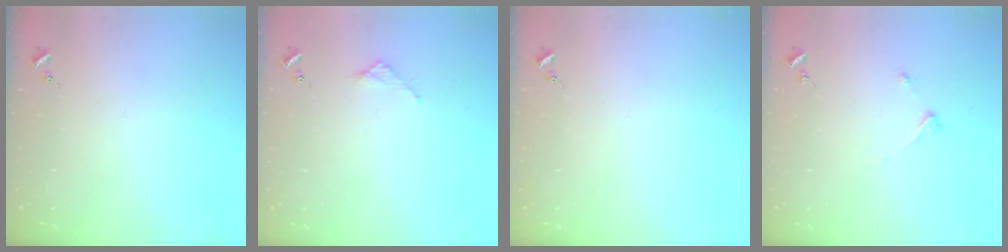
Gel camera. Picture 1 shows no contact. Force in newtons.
{"total": 2.7, "press": 2.7, "slide": 0.2}
{"total": 0.0}
{"total": 3.8, "press": 3.8, "slide": 0.5}